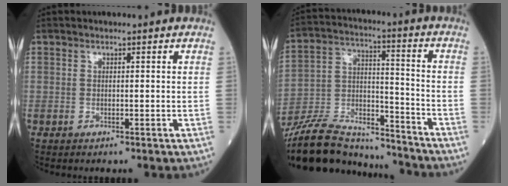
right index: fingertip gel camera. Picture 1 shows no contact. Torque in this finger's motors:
{"motor_torque": [-1.33, -0.70, -1.05, -0.21]}